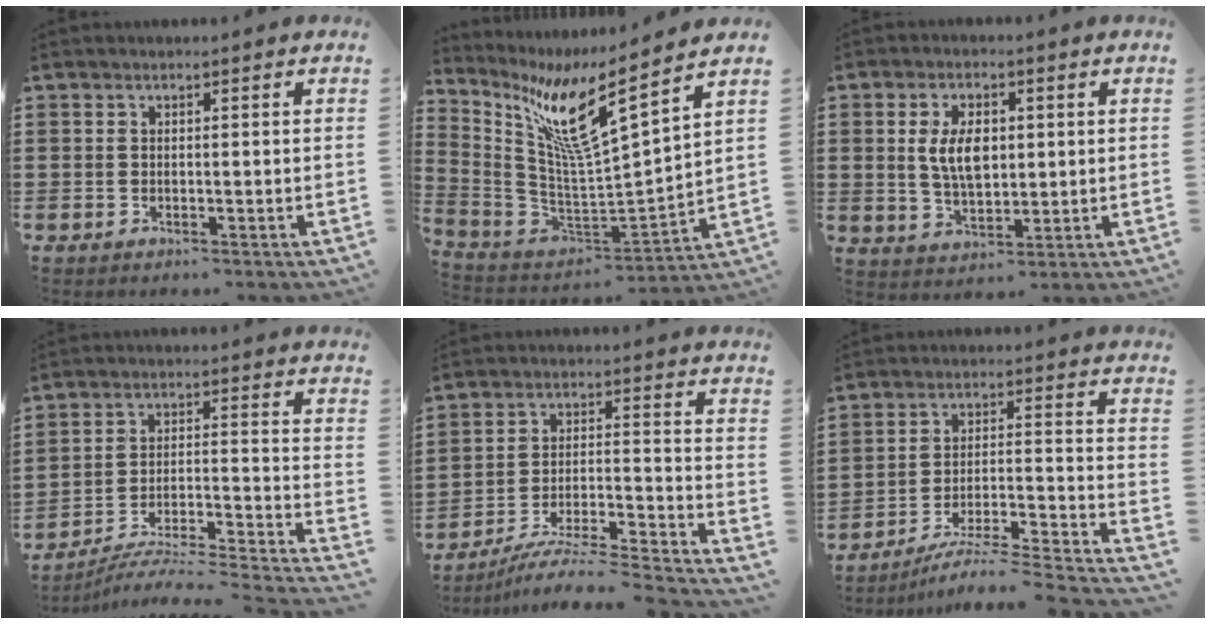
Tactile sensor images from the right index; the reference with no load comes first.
{"total": 11.0, "force": [6.9, 0.7, 8.5], "torque": [-0.190, -0.043, 0.109]}
{"total": 6.4, "force": [0.8, 3.5, 5.3], "torque": [-0.109, 0.006, 0.009]}
{"total": 4.6, "force": [-4.1, 0.3, 2.1], "torque": [-0.039, -0.019, -0.086]}
{"total": 6.2, "force": [-5.6, 0.2, 2.6], "torque": [-0.044, -0.013, -0.113]}
{"total": 5.2, "force": [-4.5, 0.2, 2.7], "torque": [-0.046, -0.015, -0.091]}